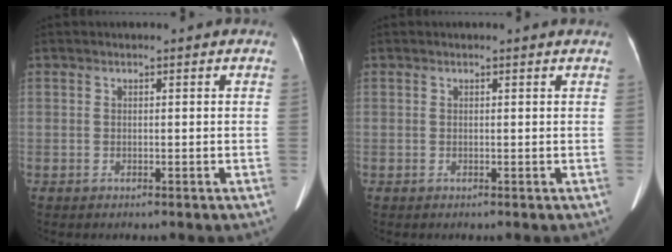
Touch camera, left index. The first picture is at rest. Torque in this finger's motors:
{"motor_torque": [0.25, -0.11, -0.03, 0.03]}